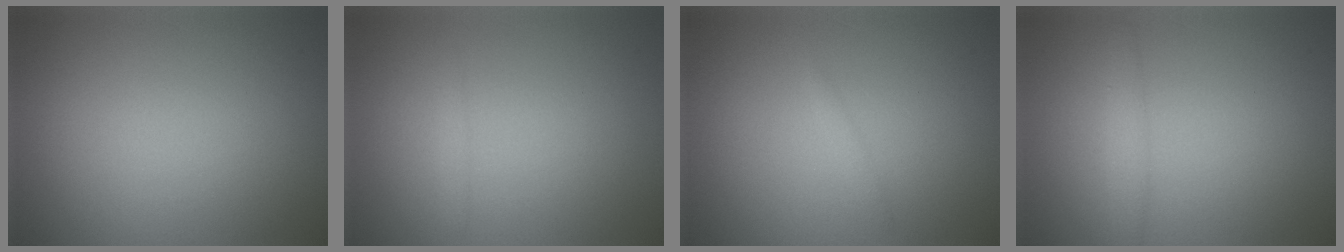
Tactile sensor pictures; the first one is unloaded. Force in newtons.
{"total": 0.5, "press": 0.5, "slide": 0.0}
{"total": 0.5, "press": 0.5, "slide": 0.1}
{"total": 1.5, "press": 1.5, "slide": 0.1}